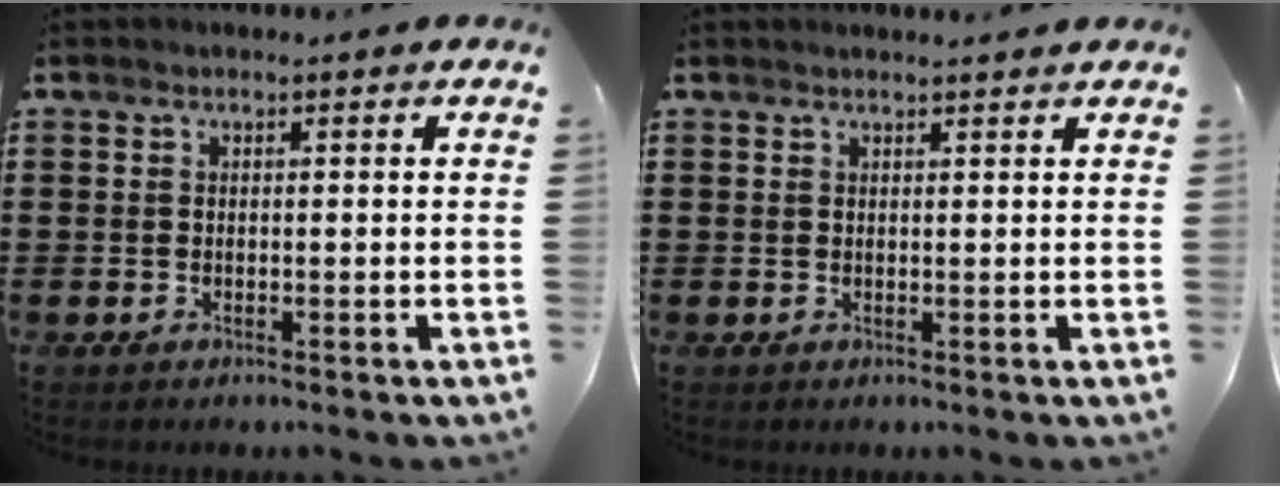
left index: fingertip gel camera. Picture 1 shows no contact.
{"total": 1.1, "force": [1.0, -0.1, 0.3], "torque": [-0.006, -0.002, 0.020]}